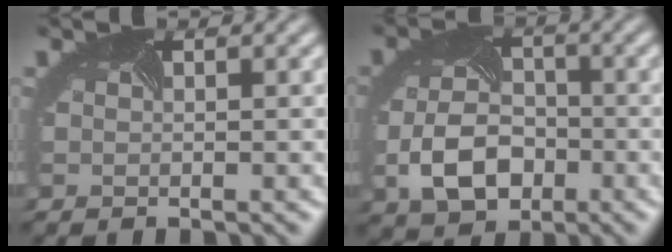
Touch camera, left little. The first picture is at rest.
{"total": 6.0, "force": [-1.9, 4.1, 3.9], "torque": [-0.087, -0.019, -0.029]}